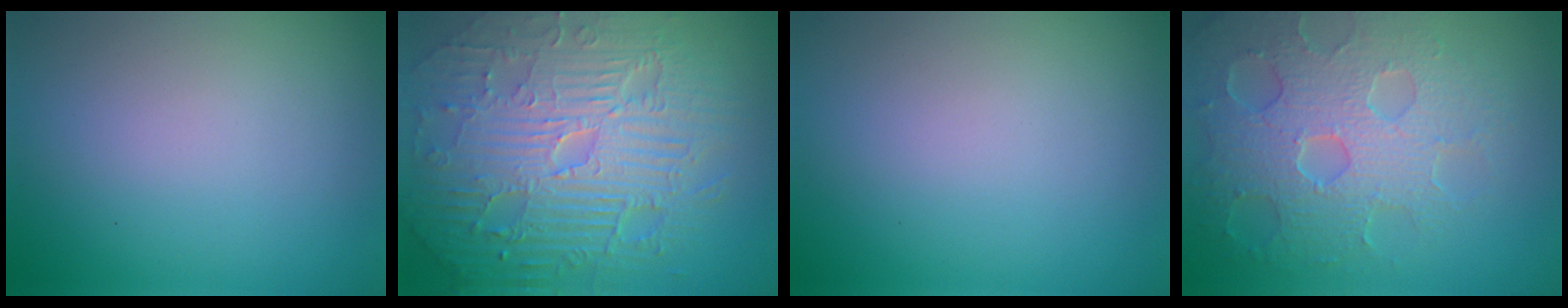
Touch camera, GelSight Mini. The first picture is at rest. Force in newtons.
{"total": 11.4, "press": 7.4, "slide": 8.8}
{"total": 0.0}
{"total": 7.0, "press": 5.5, "slide": 4.3}